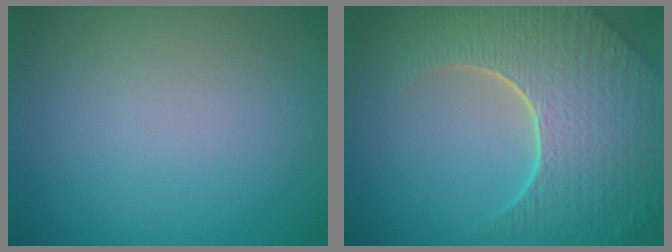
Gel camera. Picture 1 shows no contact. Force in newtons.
{"total": 9.1, "press": 6.5, "slide": 6.4}